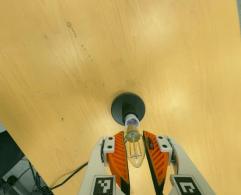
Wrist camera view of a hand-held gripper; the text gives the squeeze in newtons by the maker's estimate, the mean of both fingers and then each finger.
{"total": 11.2, "left": 10.8, "right": 11.5}